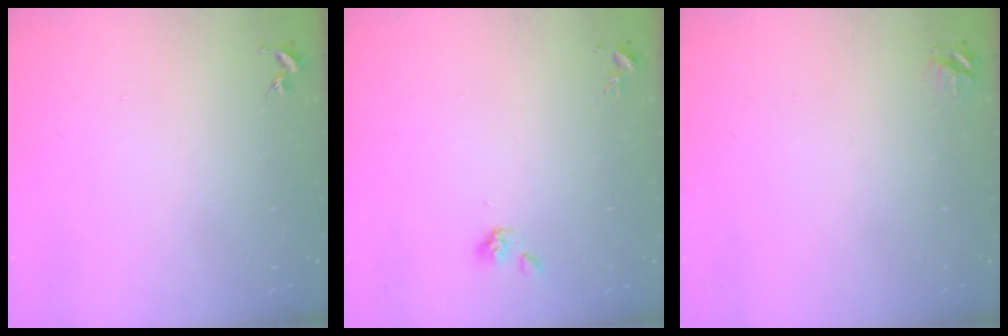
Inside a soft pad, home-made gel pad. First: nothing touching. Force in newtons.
{"total": 4.7, "press": 4.5, "slide": 1.3}
{"total": 4.2, "press": 4.1, "slide": 0.5}